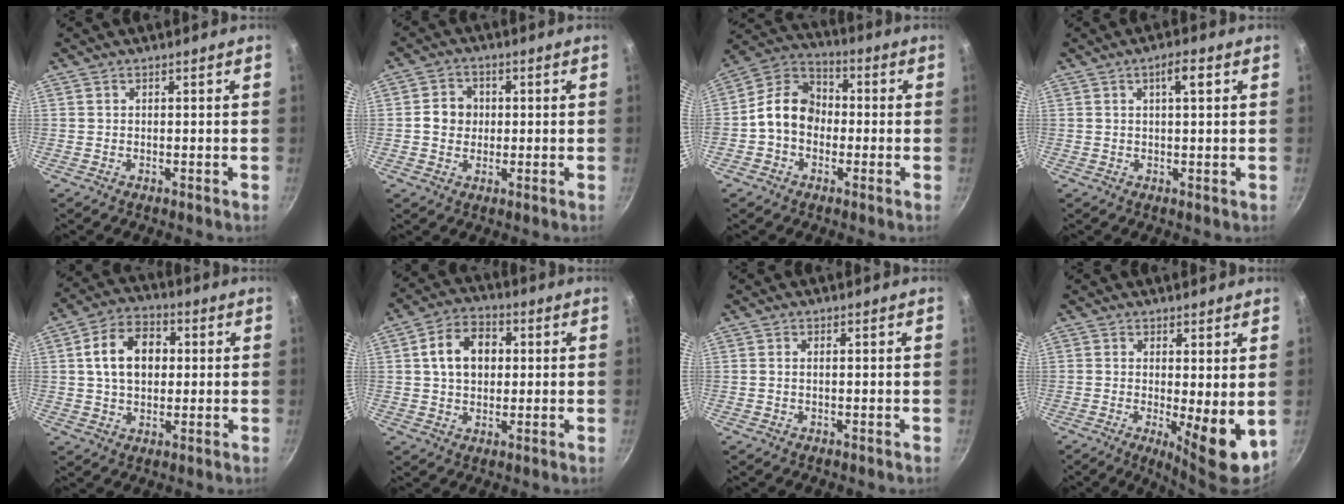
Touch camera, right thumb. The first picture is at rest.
{"total": 5.3, "force": [0.1, 4.8, 2.4], "torque": [-0.015, 0.006, -0.007]}
{"total": 11.0, "force": [-1.2, 8.7, 6.6], "torque": [-0.076, 0.037, -0.045]}
{"total": 4.0, "force": [1.3, 1.0, 3.6], "torque": [-0.053, 0.002, 0.019]}
{"total": 11.5, "force": [1.7, 8.2, 7.9], "torque": [-0.107, 0.017, 0.019]}
{"total": 9.8, "force": [1.7, 7.2, 6.4], "torque": [-0.083, 0.014, 0.019]}
{"total": 0.7, "force": [0.0, 0.2, 0.7], "torque": [-0.016, 0.003, -0.001]}
{"total": 8.3, "force": [-0.4, 2.2, 8.0], "torque": [-0.106, -0.017, 0.003]}